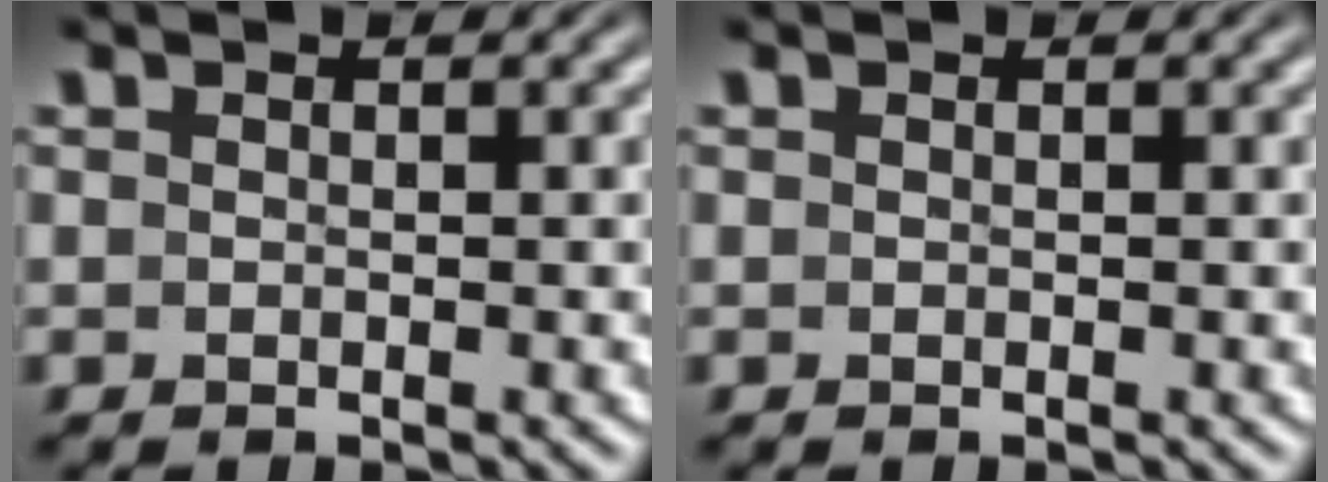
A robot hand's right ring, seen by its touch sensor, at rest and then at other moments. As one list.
[{"total": 0.0}]